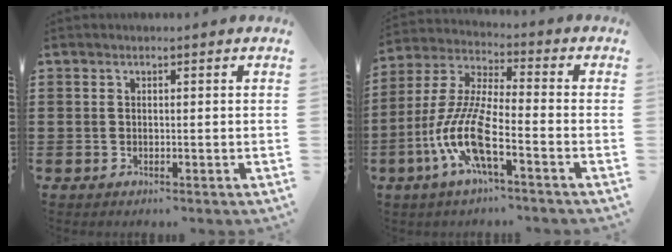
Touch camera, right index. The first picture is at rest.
{"total": 10.6, "force": [-4.9, 2.1, 9.1], "torque": [-0.221, -0.016, -0.100]}